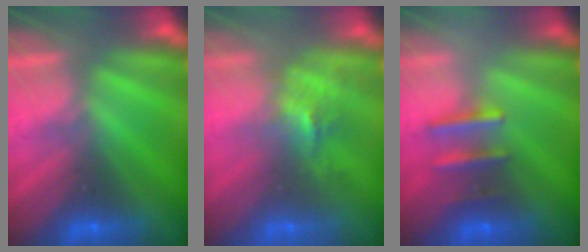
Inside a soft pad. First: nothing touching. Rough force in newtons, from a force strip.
{"total": 2.5}
{"total": 2.5}